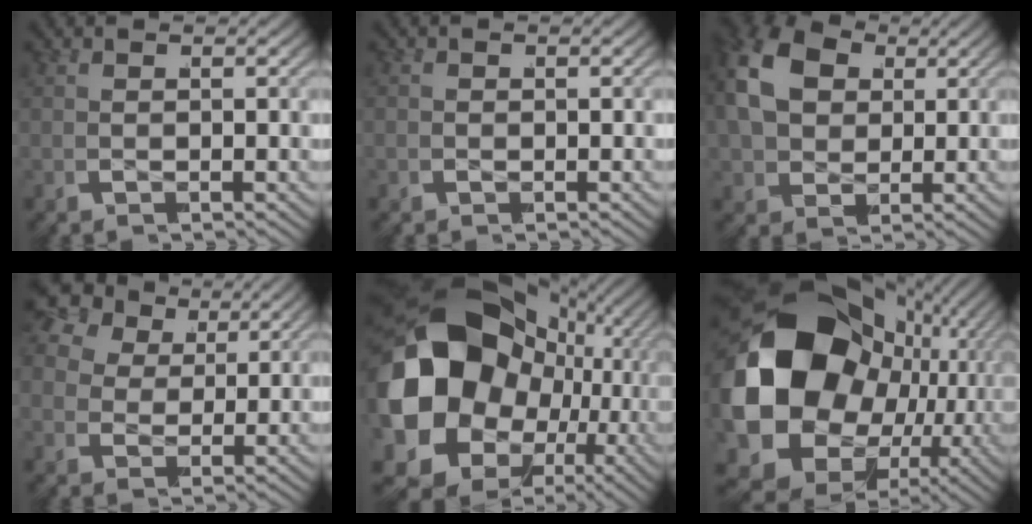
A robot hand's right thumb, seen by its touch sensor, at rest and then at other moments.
{"total": 0.6, "force": [-0.3, 0.5, 0.1], "torque": [-0.003, -0.002, -0.005]}
{"total": 10.9, "force": [2.9, 8.6, 6.2], "torque": [-0.147, -0.004, 0.046]}
{"total": 9.7, "force": [3.8, 7.4, 5.1], "torque": [-0.095, 0.017, 0.048]}
{"total": 28.7, "force": [-2.2, 21.6, 18.8], "torque": [-0.380, -0.044, -0.027]}
{"total": 27.8, "force": [-2.3, 20.0, 19.1], "torque": [-0.371, -0.055, -0.024]}